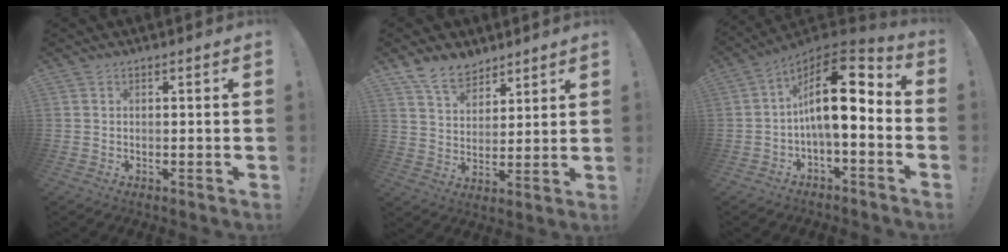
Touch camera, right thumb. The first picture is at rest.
{"total": 9.7, "force": [7.5, 5.6, 2.6], "torque": [-0.048, -0.052, 0.147]}
{"total": 16.1, "force": [1.6, 6.5, 14.6], "torque": [-0.237, -0.003, 0.025]}